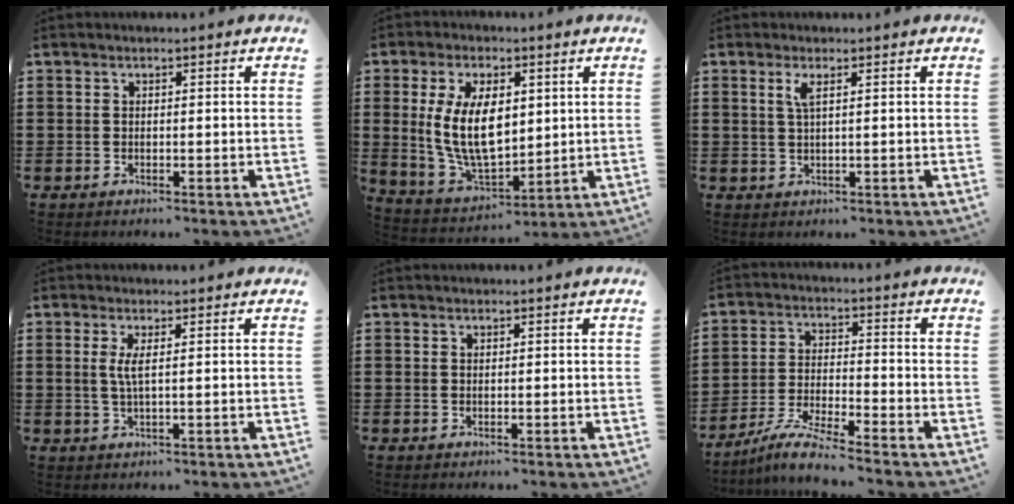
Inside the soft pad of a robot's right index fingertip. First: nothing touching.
{"total": 11.7, "force": [1.8, 6.4, 9.7], "torque": [-0.205, 0.003, 0.032]}
{"total": 2.0, "force": [0.8, 0.2, 1.8], "torque": [-0.039, 0.003, 0.013]}
{"total": 2.4, "force": [0.1, 0.0, 2.4], "torque": [-0.055, -0.009, -0.002]}
{"total": 0.0}
{"total": 6.1, "force": [-5.5, -0.3, 2.5], "torque": [-0.062, -0.013, -0.108]}